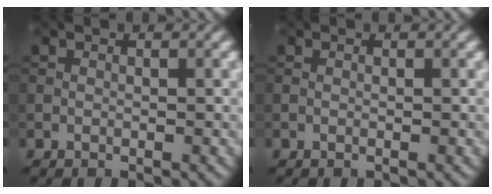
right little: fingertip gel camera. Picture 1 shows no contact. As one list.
[{"total": 0.0}]